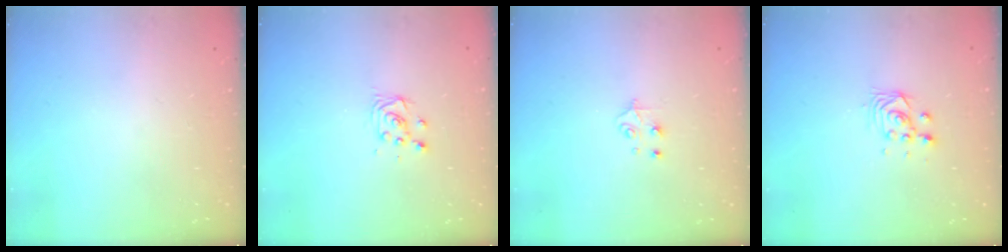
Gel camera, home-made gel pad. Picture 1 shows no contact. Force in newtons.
{"total": 3.8, "press": 3.7, "slide": 0.5}
{"total": 4.4, "press": 4.4, "slide": 0.4}
{"total": 2.8, "press": 2.8, "slide": 0.2}